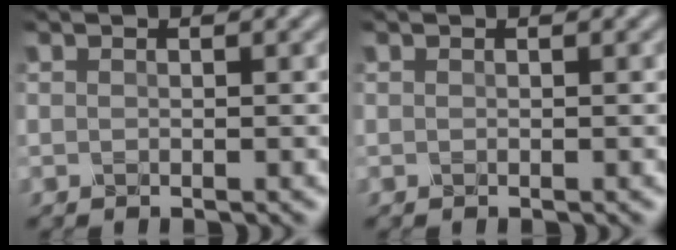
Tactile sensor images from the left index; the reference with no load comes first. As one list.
[{"total": 0.0}]